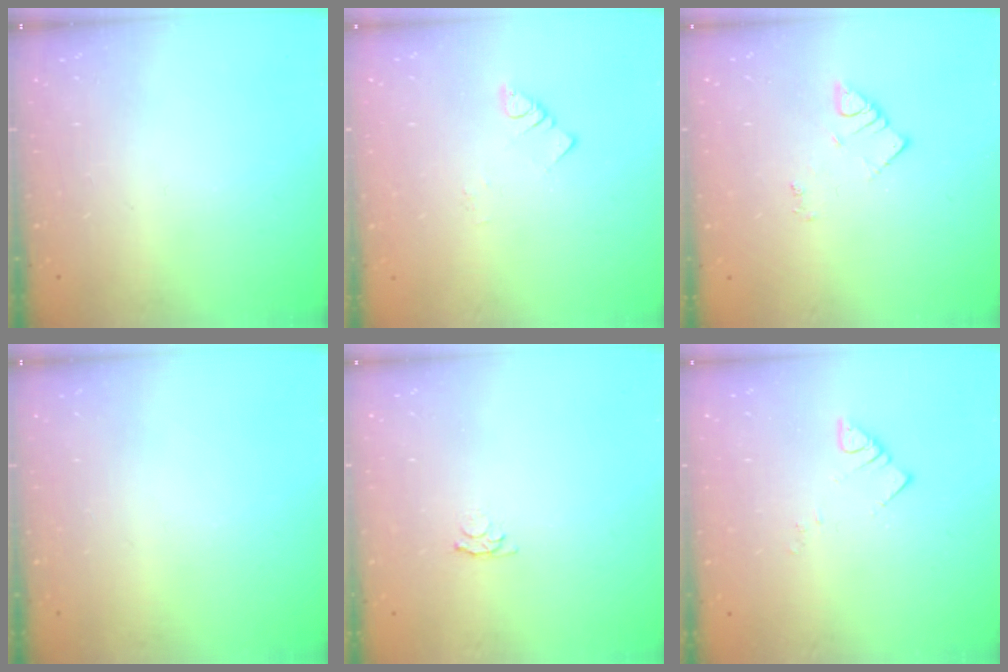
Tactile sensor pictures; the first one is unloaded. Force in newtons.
{"total": 2.1, "press": 2.1, "slide": 0.3}
{"total": 2.5, "press": 2.5, "slide": 0.3}
{"total": 0.0}
{"total": 3.0, "press": 3.0, "slide": 0.5}
{"total": 3.7, "press": 3.7, "slide": 0.6}